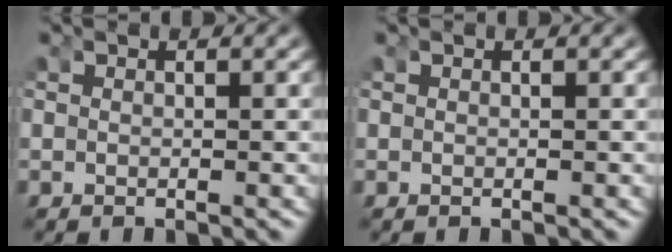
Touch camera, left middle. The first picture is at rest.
{"total": 0.0}